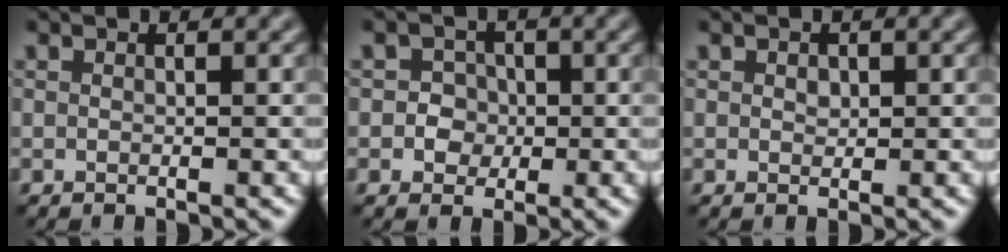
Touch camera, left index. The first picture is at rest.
{"total": 2.3, "force": [-0.1, 2.2, 0.7], "torque": [0.012, 0.005, -0.016]}
{"total": 0.7, "force": [0.2, 0.6, 0.4], "torque": [-0.008, -0.002, 0.004]}